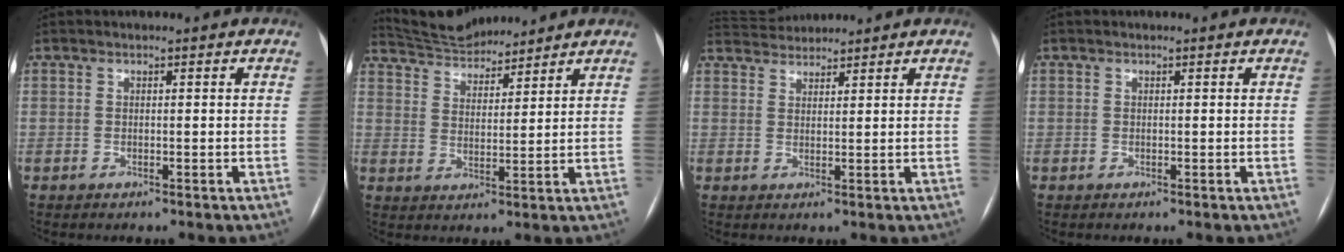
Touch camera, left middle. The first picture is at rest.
{"total": 9.2, "force": [9.0, 1.4, 1.7], "torque": [-0.040, 0.018, 0.161]}
{"total": 5.0, "force": [5.0, 0.5, 0.4], "torque": [-0.013, 0.030, 0.089]}
{"total": 0.0}